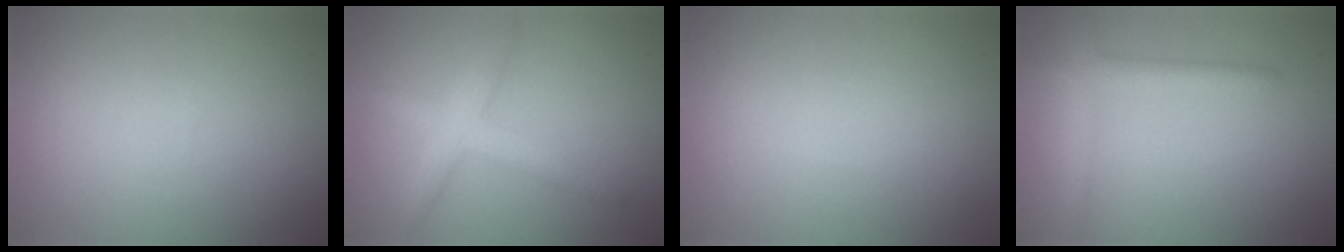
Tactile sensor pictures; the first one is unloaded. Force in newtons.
{"total": 2.9, "press": 2.9, "slide": 0.1}
{"total": 0.0}
{"total": 2.3, "press": 2.3, "slide": 0.1}